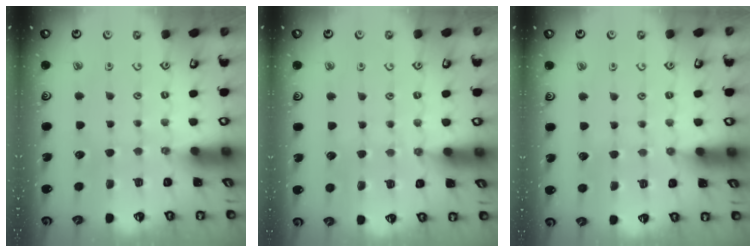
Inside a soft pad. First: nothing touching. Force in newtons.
{"total": 4.3, "press": 4.3, "slide": 0.5}
{"total": 5.3, "press": 5.3, "slide": 0.6}